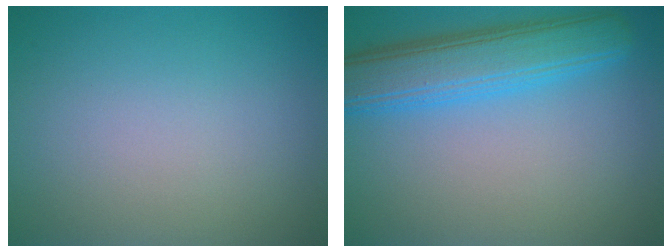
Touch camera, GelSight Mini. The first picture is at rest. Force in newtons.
{"total": 6.3, "press": 6.3, "slide": 0.1}